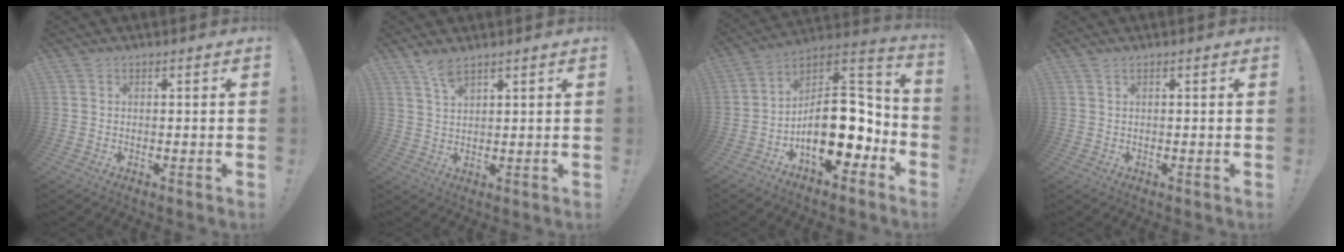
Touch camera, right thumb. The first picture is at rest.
{"total": 4.2, "force": [3.2, 0.9, 2.5], "torque": [-0.048, -0.019, 0.056]}
{"total": 19.9, "force": [-4.3, 11.7, 15.5], "torque": [-0.233, 0.016, -0.059]}
{"total": 0.6, "force": [0.3, -0.2, 0.4], "torque": [-0.016, 0.003, 0.006]}